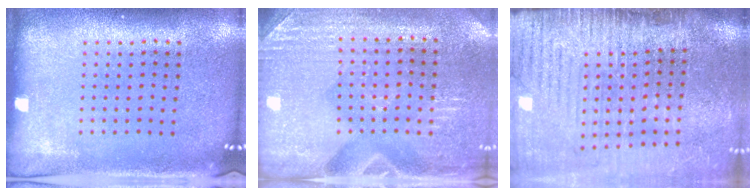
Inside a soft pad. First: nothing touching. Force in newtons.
{"total": 2.9, "press": 2.9, "slide": 0.4}
{"total": 4.4, "press": 3.7, "slide": 2.3}